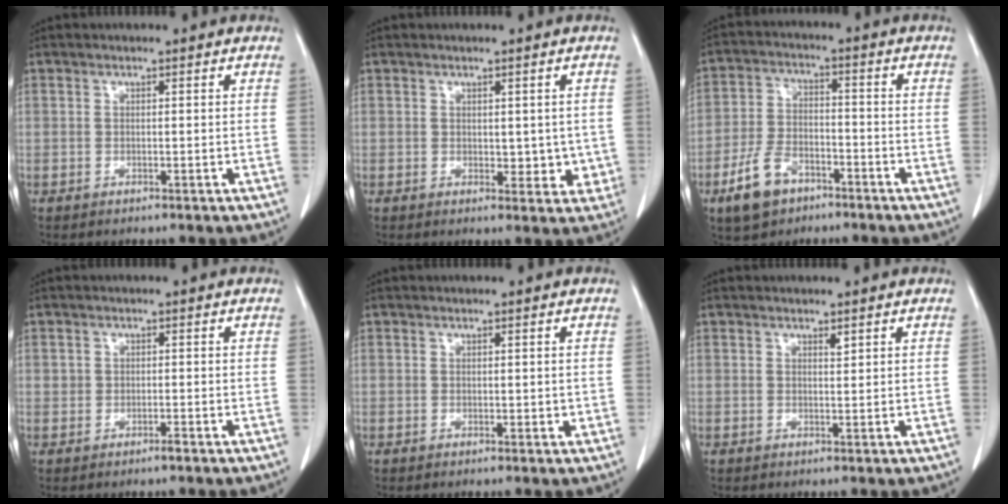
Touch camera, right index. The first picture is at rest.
{"total": 5.9, "force": [0.2, 3.7, 4.6], "torque": [-0.032, -0.005, 0.011]}
{"total": 8.3, "force": [-4.9, 4.7, 4.7], "torque": [-0.106, 0.004, -0.085]}
{"total": 1.0, "force": [-0.4, 0.7, 0.7], "torque": [-0.009, 0.001, -0.006]}
{"total": 1.1, "force": [0.2, 0.8, 0.6], "torque": [-0.004, 0.000, 0.004]}
{"total": 0.7, "force": [0.6, 0.1, 0.5], "torque": [-0.012, -0.005, 0.009]}